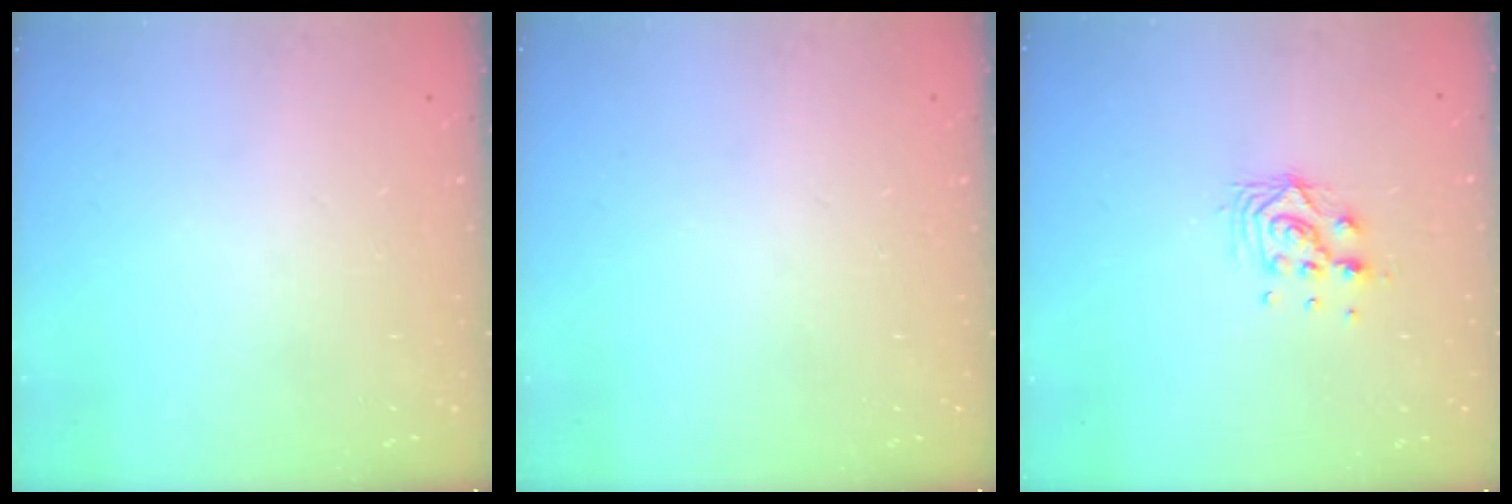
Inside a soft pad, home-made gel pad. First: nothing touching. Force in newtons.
{"total": 0.0}
{"total": 8.6, "press": 8.6, "slide": 0.7}